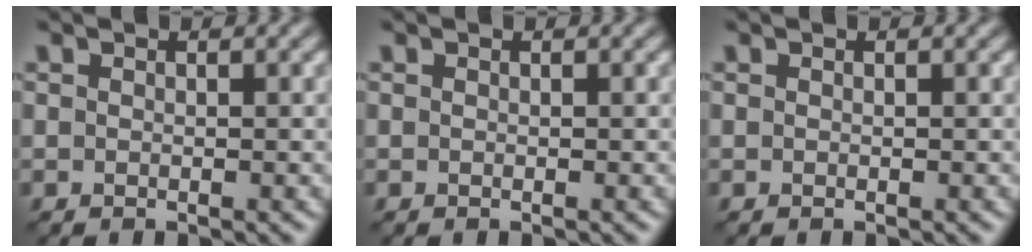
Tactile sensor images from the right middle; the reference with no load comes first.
{"total": 0.0}
{"total": 0.0}